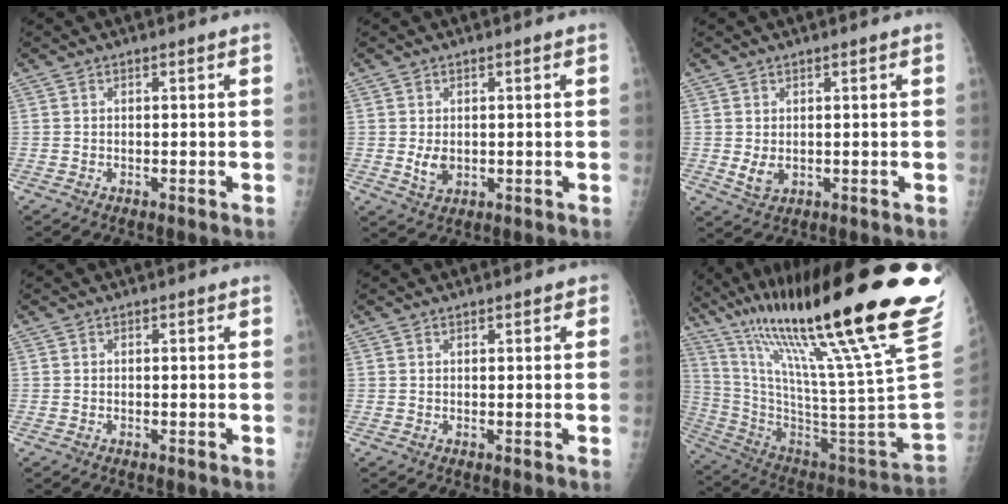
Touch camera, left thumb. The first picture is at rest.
{"total": 3.0, "force": [0.2, 1.9, 2.3], "torque": [-0.033, -0.008, 0.011]}
{"total": 2.9, "force": [0.3, 1.7, 2.3], "torque": [-0.036, -0.009, 0.014]}
{"total": 0.0}
{"total": 1.2, "force": [0.7, 0.5, 0.7], "torque": [-0.003, -0.001, 0.007]}
{"total": 39.2, "force": [25.3, 2.6, 29.8], "torque": [-0.445, -0.115, 0.415]}